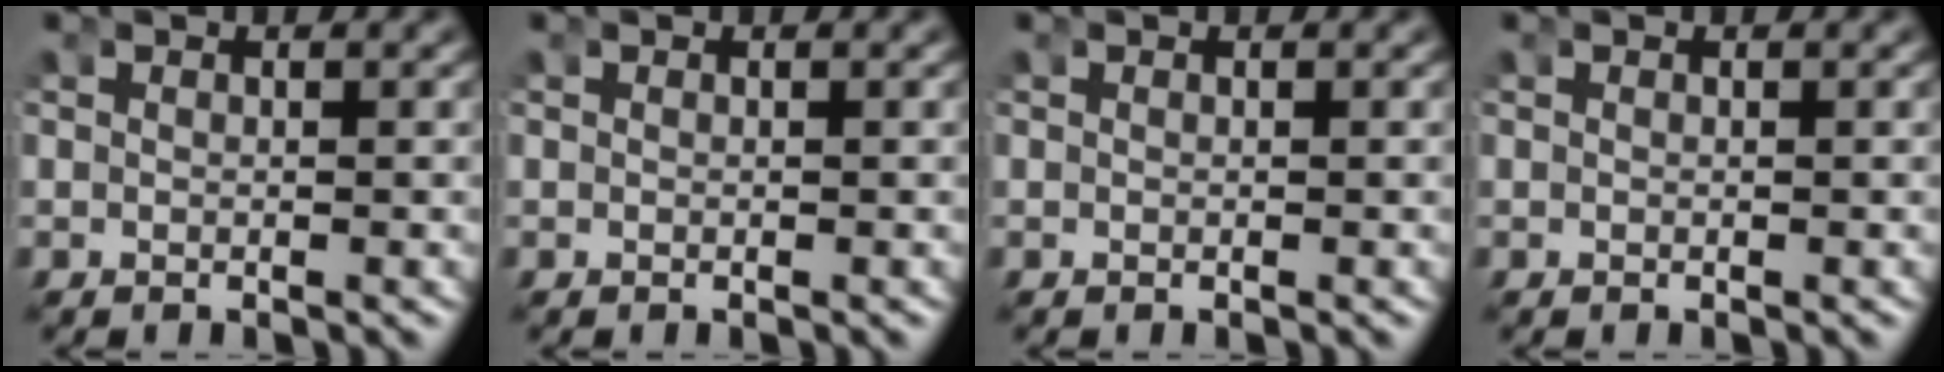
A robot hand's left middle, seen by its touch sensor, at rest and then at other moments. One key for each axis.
{"total": 0.0}
{"total": 0.0}
{"total": 0.0}